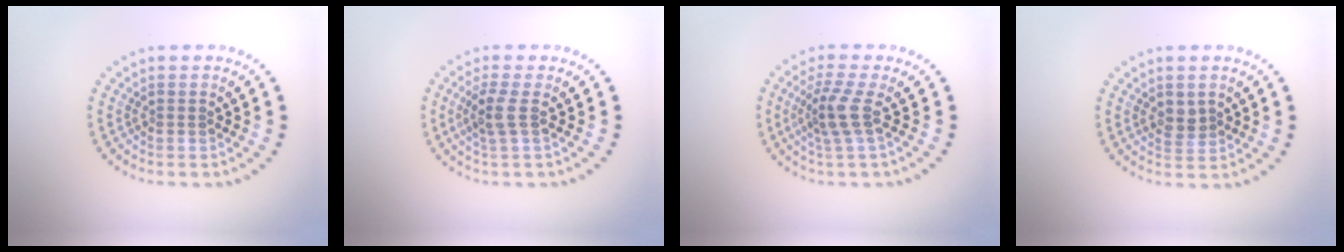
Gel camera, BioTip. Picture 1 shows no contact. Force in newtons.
{"total": 2.1, "press": 1.8, "slide": 1.2}
{"total": 2.9, "press": 2.2, "slide": 1.8}
{"total": 1.6, "press": 1.6, "slide": 0.5}